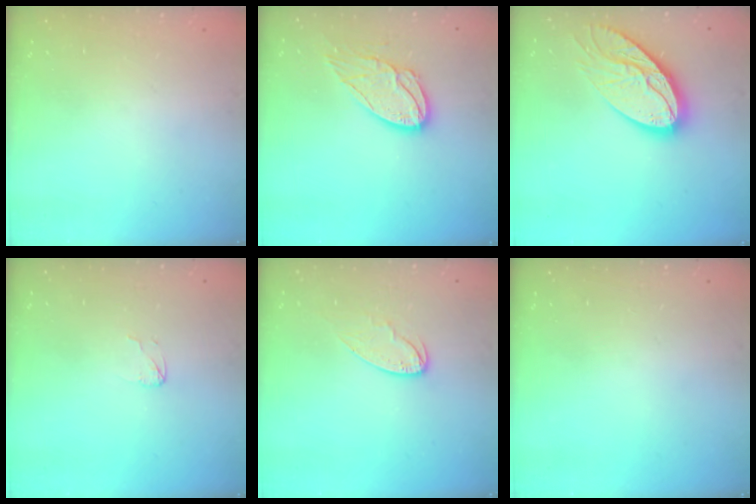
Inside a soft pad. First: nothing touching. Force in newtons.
{"total": 11.0, "press": 10.9, "slide": 0.5}
{"total": 16.3, "press": 16.3, "slide": 1.3}
{"total": 2.9, "press": 2.8, "slide": 0.3}
{"total": 7.6, "press": 7.6, "slide": 0.2}
{"total": 0.0}